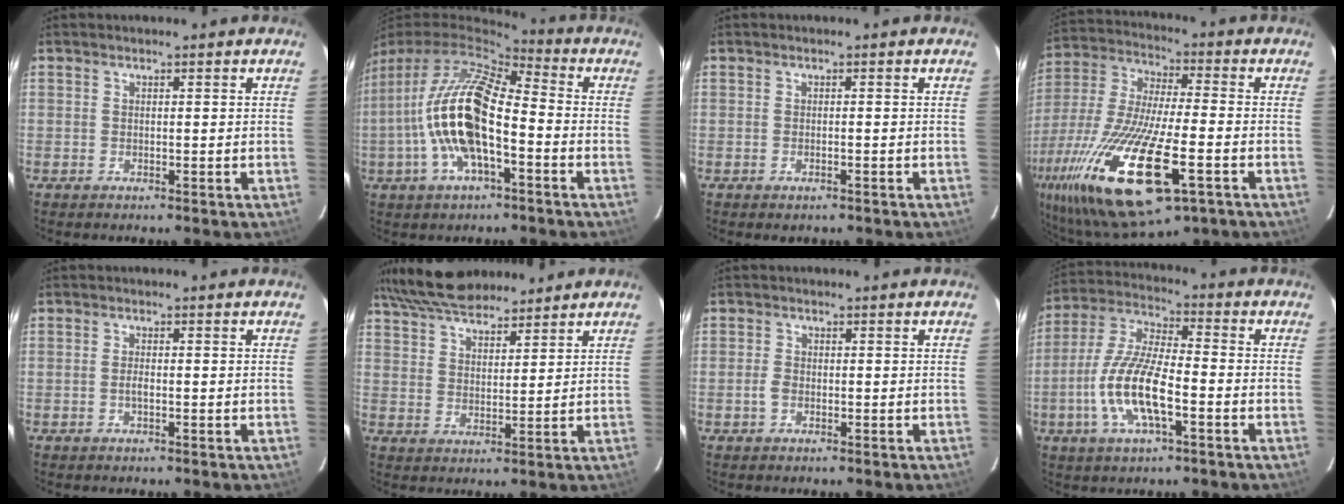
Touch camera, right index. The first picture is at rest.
{"total": 16.8, "force": [-4.2, 6.0, 15.1], "torque": [-0.290, -0.008, -0.082]}
{"total": 1.0, "force": [-0.6, 0.5, 0.6], "torque": [-0.009, 0.001, -0.009]}
{"total": 29.4, "force": [-13.4, 9.2, 24.5], "torque": [-0.516, -0.075, -0.241]}
{"total": 1.4, "force": [-0.4, 0.4, 1.3], "torque": [-0.027, 0.001, -0.008]}
{"total": 13.2, "force": [11.3, 4.2, 5.5], "torque": [-0.112, 0.042, 0.191]}
{"total": 1.8, "force": [-0.6, 1.2, 1.1], "torque": [-0.026, 0.003, -0.013]}
{"total": 13.9, "force": [-4.5, 4.2, 12.5], "torque": [-0.264, -0.003, -0.088]}